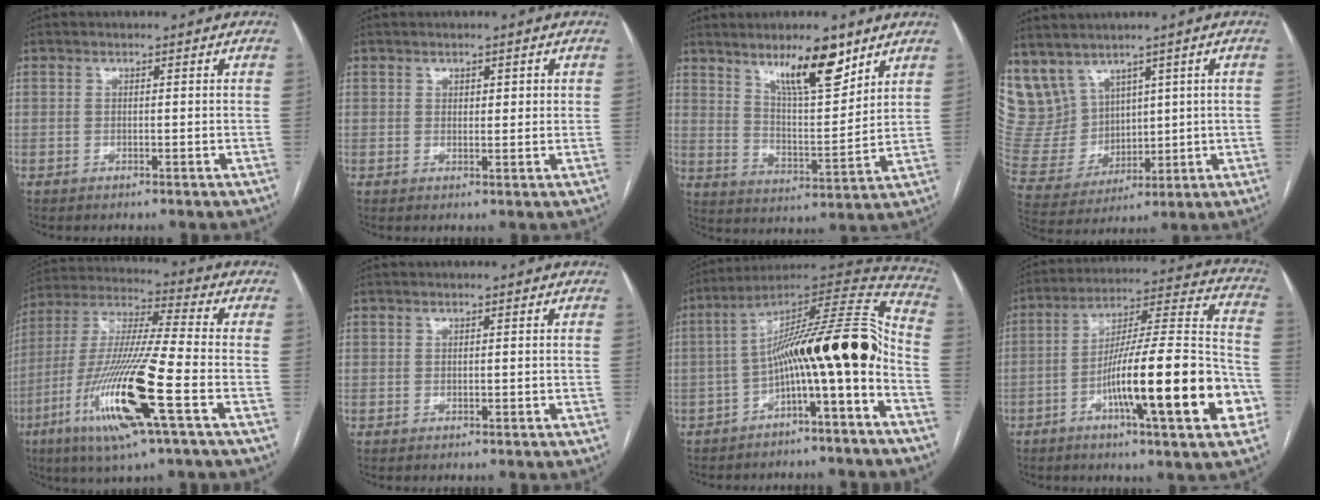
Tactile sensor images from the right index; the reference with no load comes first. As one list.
[{"total": 2.0, "force": [0.9, 1.0, 1.5], "torque": [-0.018, 0.002, 0.011]}, {"total": 11.4, "force": [7.6, 2.6, 8.0], "torque": [-0.134, -0.005, 0.134]}, {"total": 11.7, "force": [7.7, 8.1, 3.3], "torque": [-0.095, 0.033, 0.186]}, {"total": 18.8, "force": [-7.2, 0.5, 17.4], "torque": [-0.368, -0.027, -0.138]}, {"total": 0.0}, {"total": 18.3, "force": [-4.4, 1.7, 17.7], "torque": [-0.277, 0.040, -0.068]}, {"total": 22.4, "force": [-7.8, 1.9, 20.9], "torque": [-0.295, 0.004, -0.121]}]